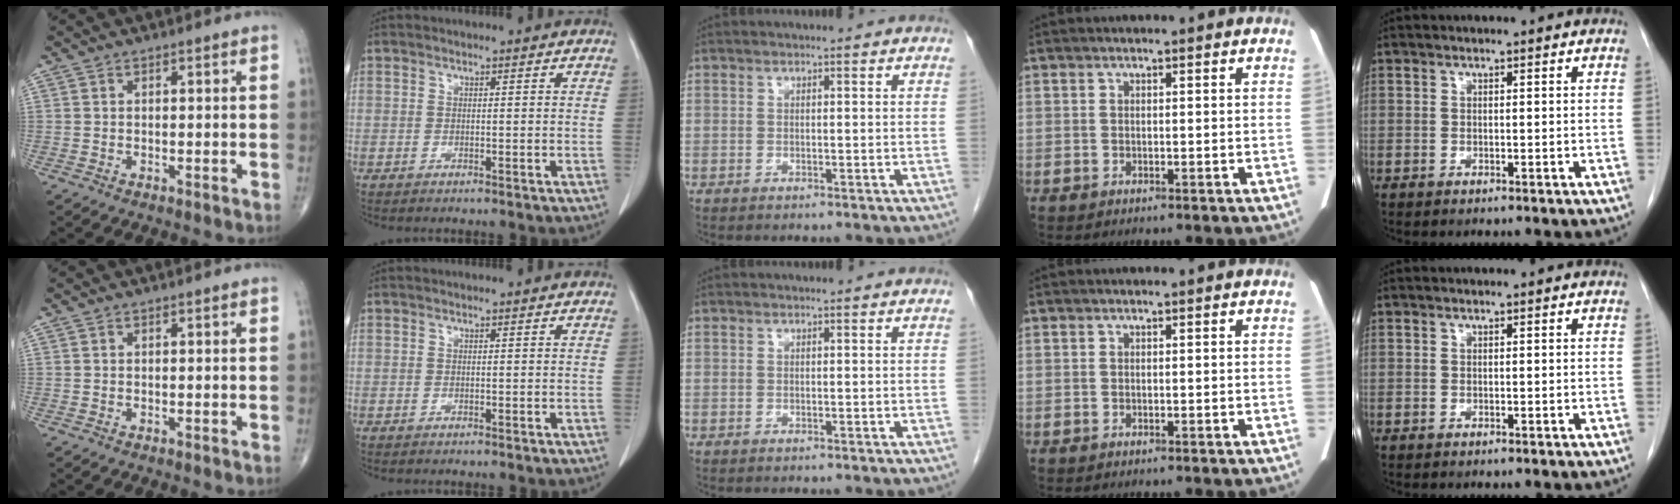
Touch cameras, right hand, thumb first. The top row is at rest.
{}